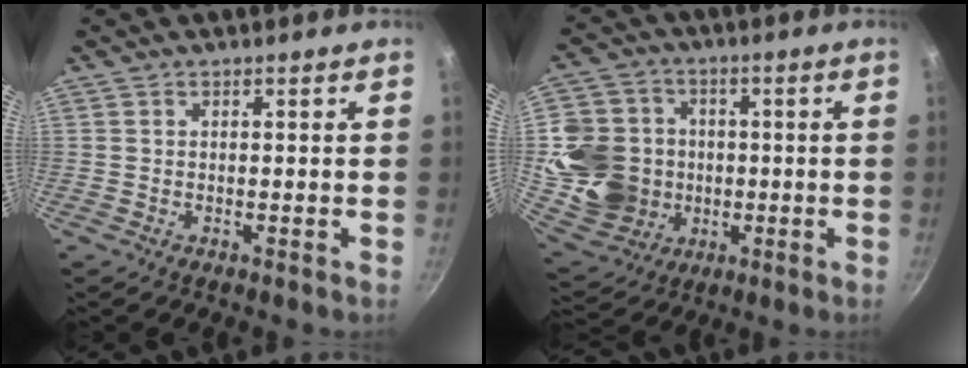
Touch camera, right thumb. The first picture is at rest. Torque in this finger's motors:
{"motor_torque": [0.12, 0.42, 0.60, 0.36, 0.10]}